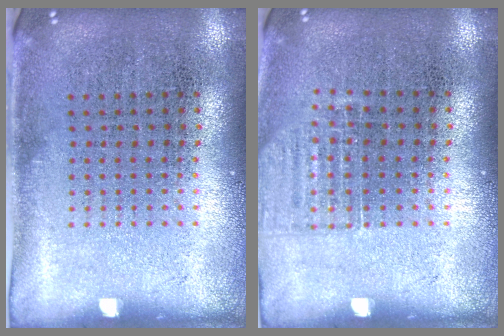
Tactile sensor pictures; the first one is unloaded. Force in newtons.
{"total": 0.9, "press": 0.9, "slide": 0.1}